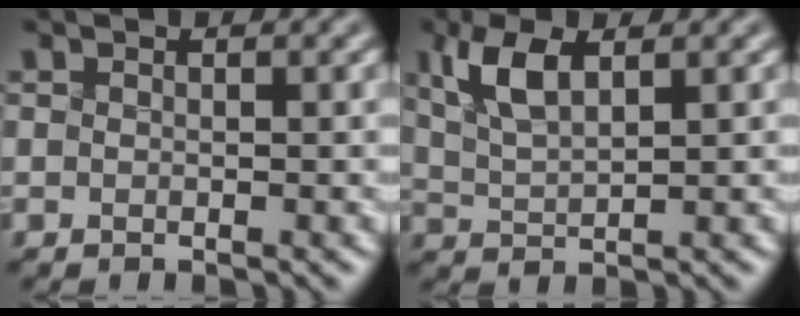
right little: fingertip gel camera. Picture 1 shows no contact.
{"total": 3.5, "force": [1.7, 1.2, 2.9], "torque": [-0.069, 0.007, 0.042]}